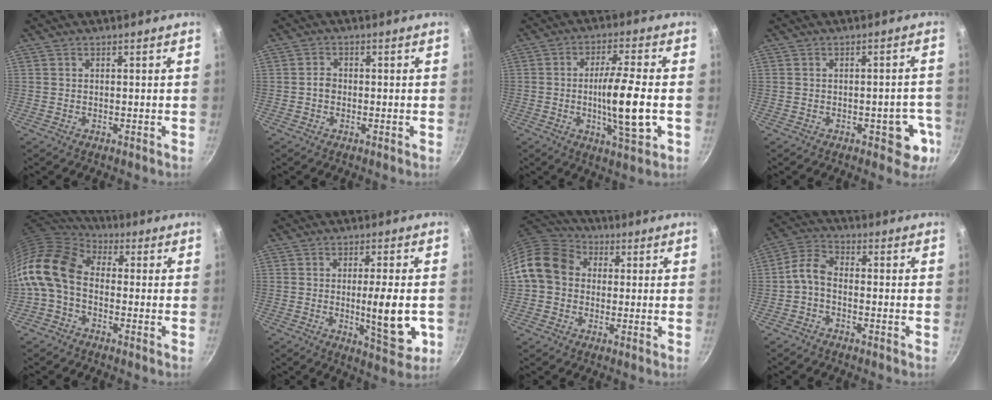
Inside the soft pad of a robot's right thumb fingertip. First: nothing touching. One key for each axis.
{"total": 2.0, "fx": -0.4, "fy": 1.6, "fz": 1.1, "tx": -0.013, "ty": 0.010, "tz": -0.007}
{"total": 11.7, "fx": -1.8, "fy": 2.0, "fz": 11.4, "tx": -0.195, "ty": 0.010, "tz": -0.032}
{"total": 6.6, "fx": -2.5, "fy": 3.4, "fz": 5.1, "tx": -0.019, "ty": 0.019, "tz": -0.029}
{"total": 15.4, "fx": -1.9, "fy": 10.7, "fz": 10.9, "tx": -0.222, "ty": 0.039, "tz": -0.062}
{"total": 10.5, "fx": -1.6, "fy": 2.5, "fz": 10.1, "tx": -0.142, "ty": -0.008, "tz": -0.020}
{"total": 11.0, "fx": 1.0, "fy": 9.2, "fz": 5.9, "tx": -0.075, "ty": 0.023, "tz": -0.001}
{"total": 4.9, "fx": -1.6, "fy": 2.8, "fz": 3.7, "tx": -0.084, "ty": 0.030, "tz": -0.045}